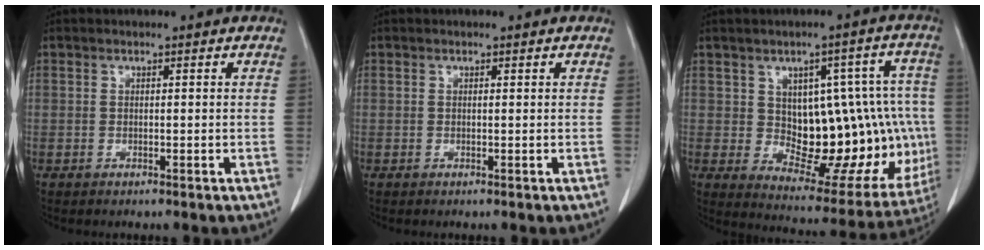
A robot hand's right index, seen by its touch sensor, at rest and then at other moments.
{"total": 0.0}
{"total": 18.5, "force": [0.0, 9.0, 16.2], "torque": [-0.177, 0.029, 0.027]}